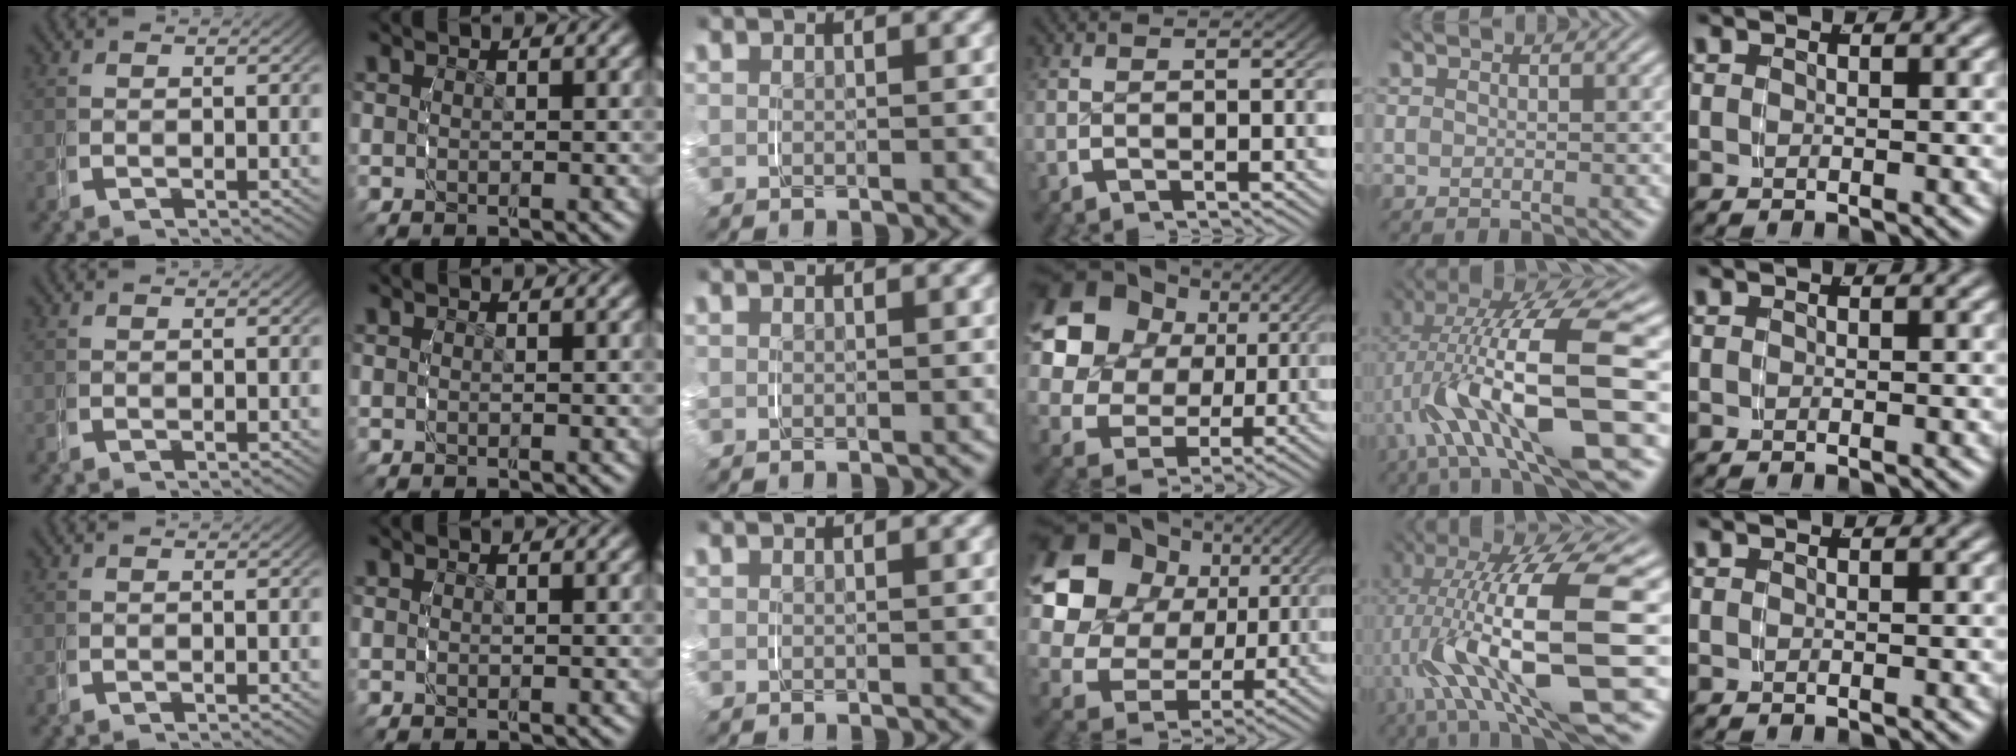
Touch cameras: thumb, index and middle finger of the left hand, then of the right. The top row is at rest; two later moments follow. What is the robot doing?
{"motion": "grasp_and_lifting", "object": "key"}